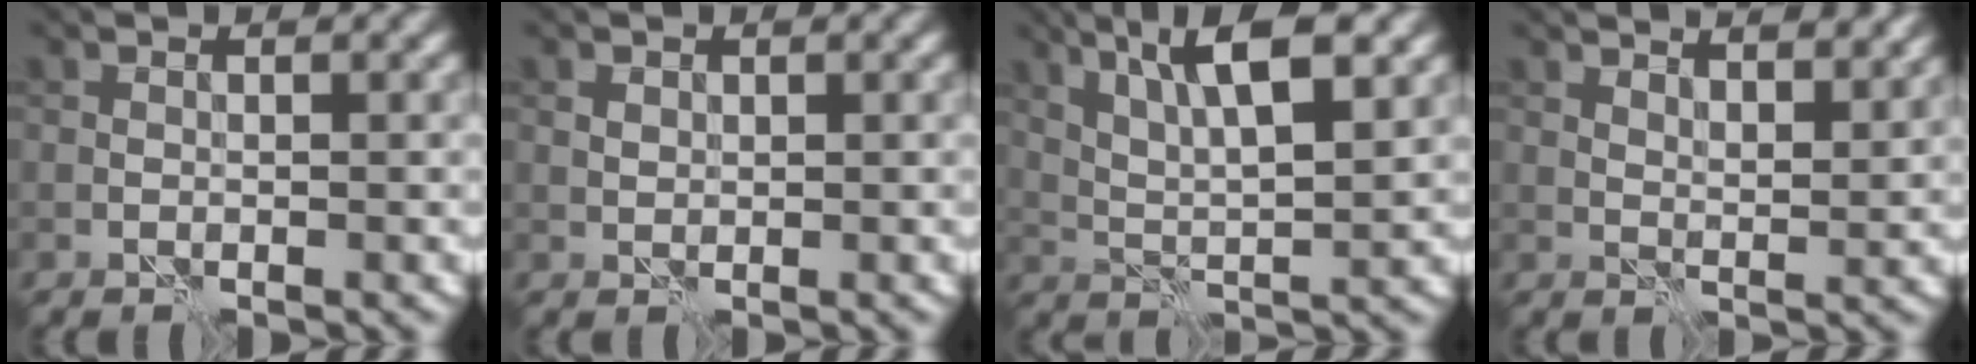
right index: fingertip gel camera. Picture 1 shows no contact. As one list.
[{"total": 0.7, "force": [0.2, 0.6, 0.3], "torque": [-0.007, -0.003, 0.006]}, {"total": 7.6, "force": [3.9, 1.9, 6.2], "torque": [-0.110, 0.002, 0.071]}, {"total": 6.2, "force": [4.9, 2.0, 3.3], "torque": [-0.033, 0.018, 0.044]}]